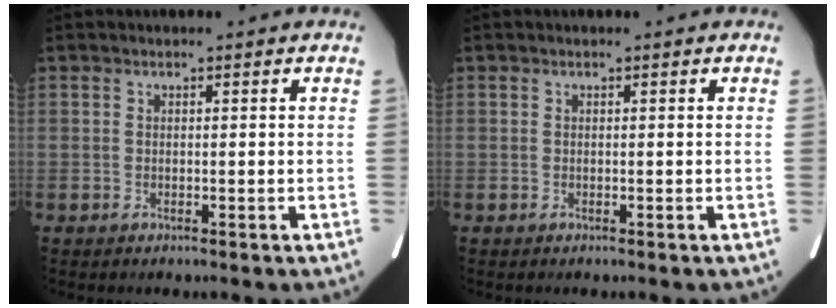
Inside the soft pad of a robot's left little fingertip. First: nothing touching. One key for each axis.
{"total": 0.0}